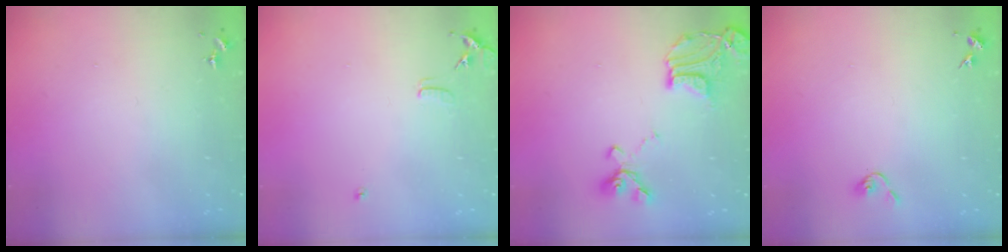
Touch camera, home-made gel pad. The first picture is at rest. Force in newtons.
{"total": 6.7, "press": 6.7, "slide": 0.6}
{"total": 17.9, "press": 17.8, "slide": 1.9}
{"total": 4.7, "press": 4.7, "slide": 0.4}